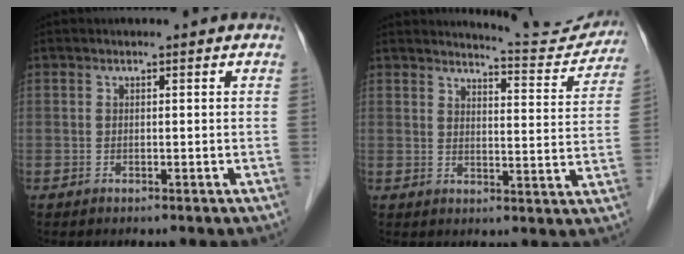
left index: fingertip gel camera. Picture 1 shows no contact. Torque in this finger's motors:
{"motor_torque": [0.97, -1.17, 0.12, 0.00]}